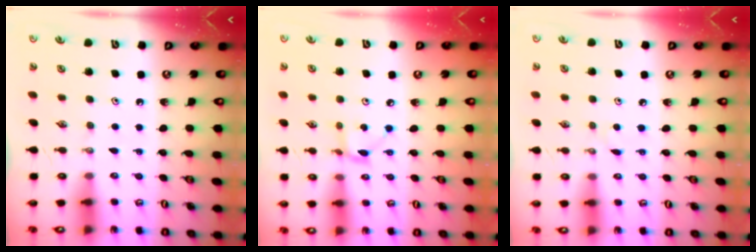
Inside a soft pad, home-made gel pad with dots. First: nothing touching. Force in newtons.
{"total": 2.9, "press": 2.9, "slide": 0.1}
{"total": 2.1, "press": 2.1, "slide": 0.3}